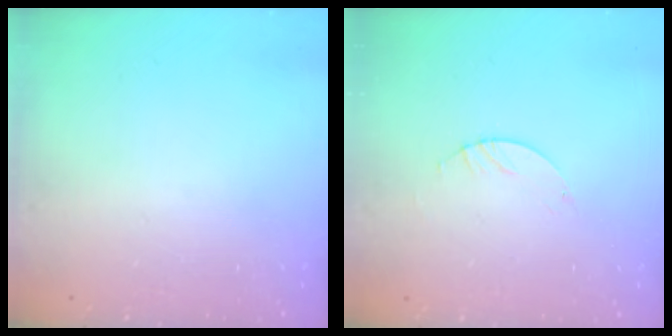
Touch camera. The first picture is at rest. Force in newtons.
{"total": 0.9, "press": 0.8, "slide": 0.2}